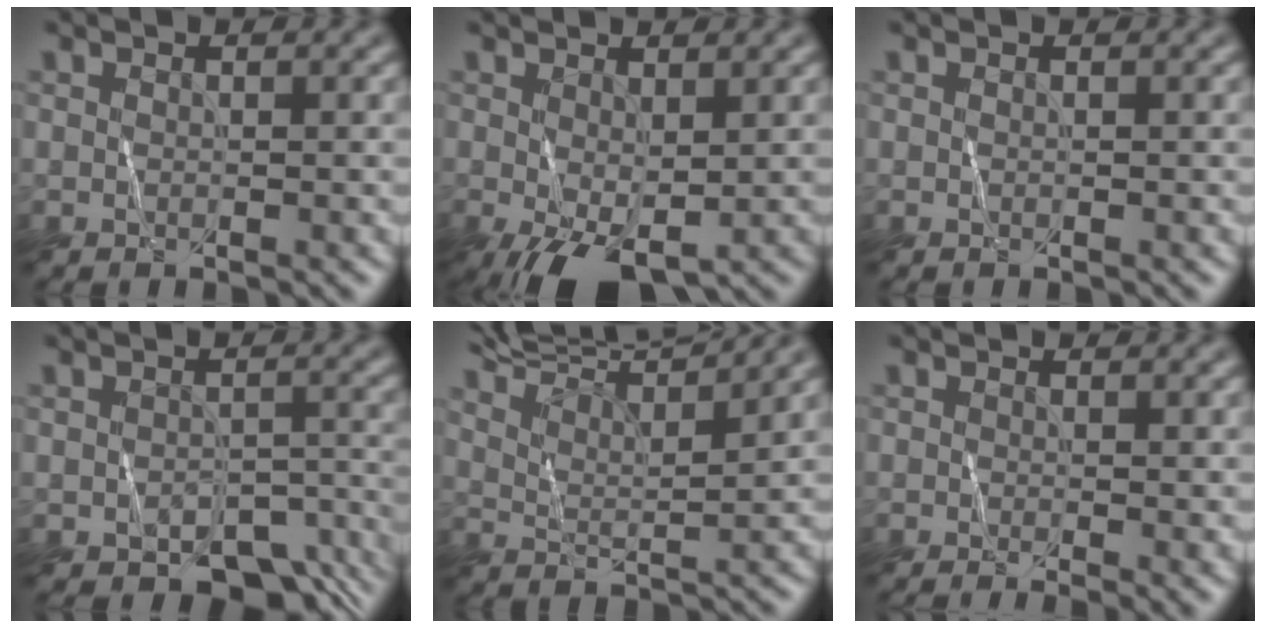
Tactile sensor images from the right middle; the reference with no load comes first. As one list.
[{"total": 4.4, "force": [-1.1, 2.1, 3.7], "torque": [-0.085, -0.003, -0.014]}, {"total": 0.0}, {"total": 5.8, "force": [-4.2, 2.8, 2.9], "torque": [-0.033, -0.015, -0.054]}, {"total": 10.3, "force": [9.1, 1.6, 4.4], "torque": [-0.081, 0.021, 0.110]}, {"total": 1.2, "force": [0.0, 0.1, 1.2], "torque": [-0.014, -0.004, -0.001]}]